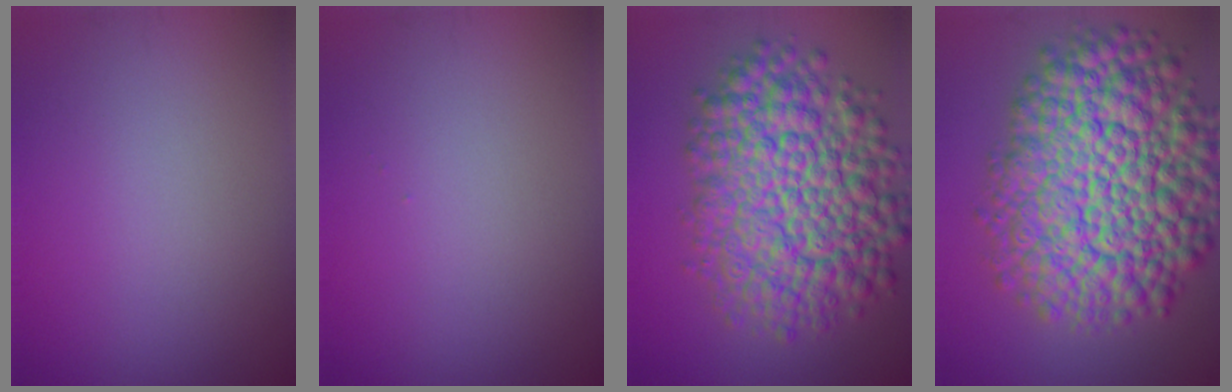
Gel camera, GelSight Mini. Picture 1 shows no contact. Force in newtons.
{"total": 0.0}
{"total": 12.2, "press": 12.2, "slide": 0.4}
{"total": 15.5, "press": 15.5, "slide": 0.6}